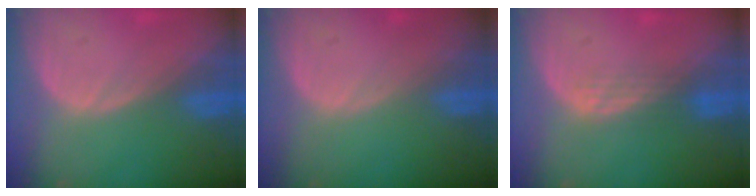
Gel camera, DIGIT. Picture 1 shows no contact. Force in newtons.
{"total": 0.0}
{"total": 2.9, "press": 2.5, "slide": 1.5}